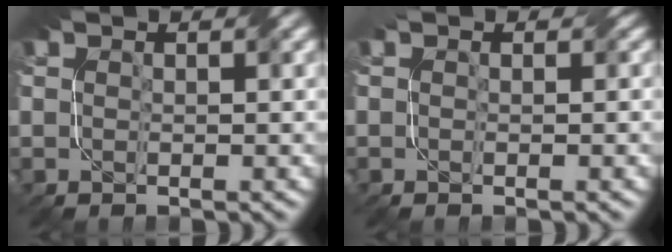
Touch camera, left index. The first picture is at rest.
{"total": 0.7, "force": [0.0, 0.6, 0.3], "torque": [0.000, -0.005, -0.002]}